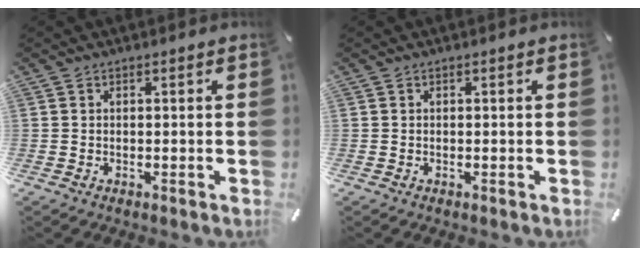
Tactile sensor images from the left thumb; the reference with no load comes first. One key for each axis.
{"total": 0.0}